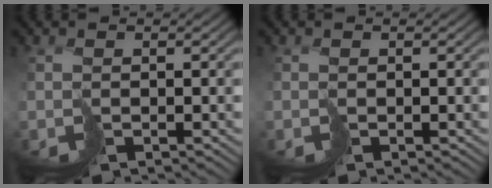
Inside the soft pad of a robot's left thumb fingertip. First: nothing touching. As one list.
[{"total": 0.0}]